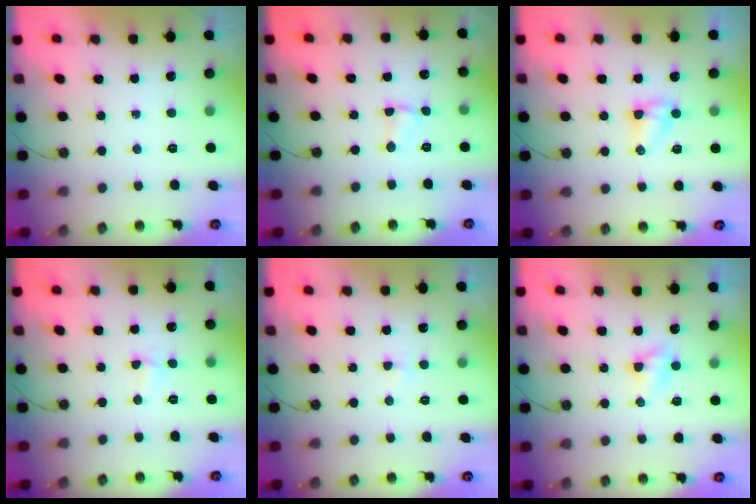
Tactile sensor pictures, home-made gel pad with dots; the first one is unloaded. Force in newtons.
{"total": 1.5, "press": 1.5, "slide": 0.2}
{"total": 3.7, "press": 3.7, "slide": 0.5}
{"total": 2.7, "press": 2.0, "slide": 1.8}
{"total": 2.1, "press": 2.1, "slide": 0.3}
{"total": 5.0, "press": 3.5, "slide": 3.6}